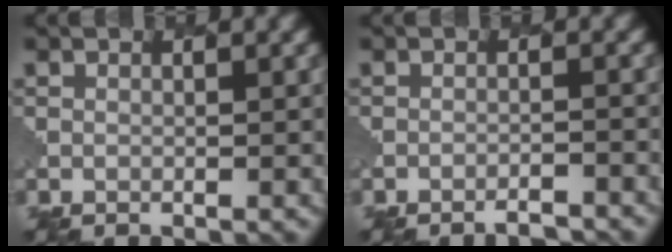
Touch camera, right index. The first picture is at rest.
{"total": 2.9, "force": [-2.7, 0.3, 0.9], "torque": [-0.005, 0.010, -0.044]}